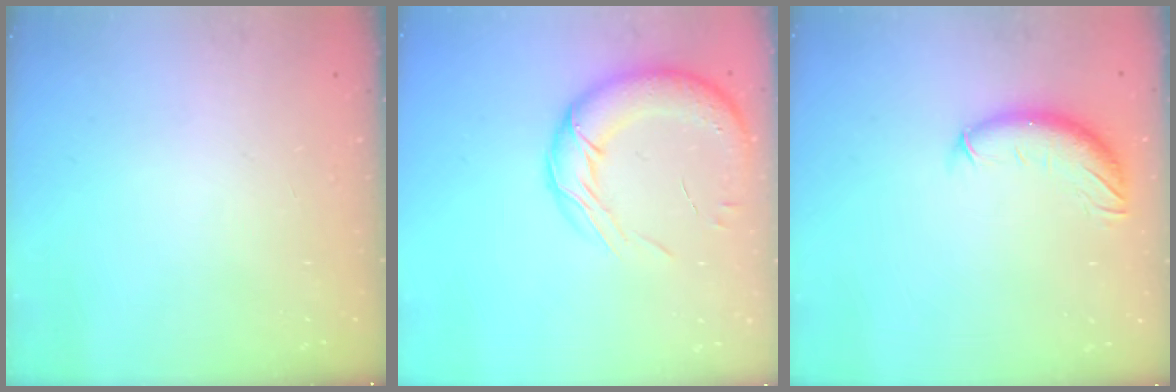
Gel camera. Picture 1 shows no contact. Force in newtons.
{"total": 16.4, "press": 15.8, "slide": 4.5}
{"total": 10.2, "press": 10.0, "slide": 2.1}